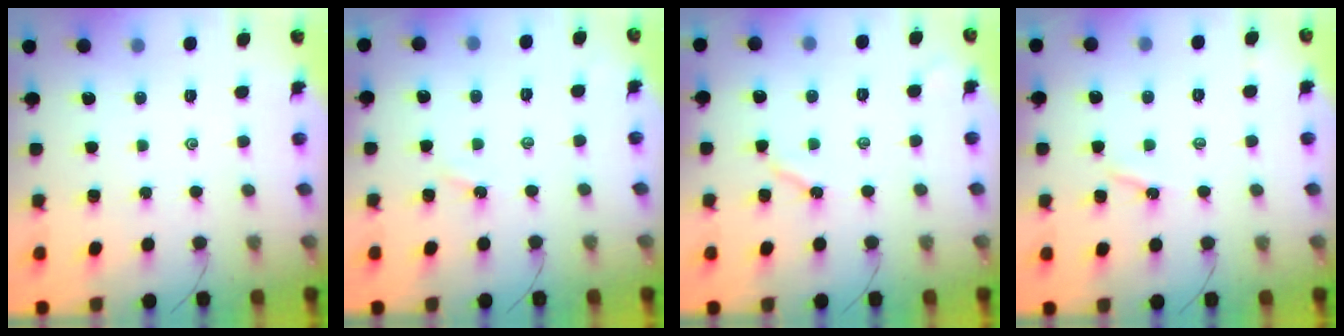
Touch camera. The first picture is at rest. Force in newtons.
{"total": 1.5, "press": 1.5, "slide": 0.3}
{"total": 4.3, "press": 4.2, "slide": 0.6}
{"total": 2.5, "press": 2.4, "slide": 0.4}